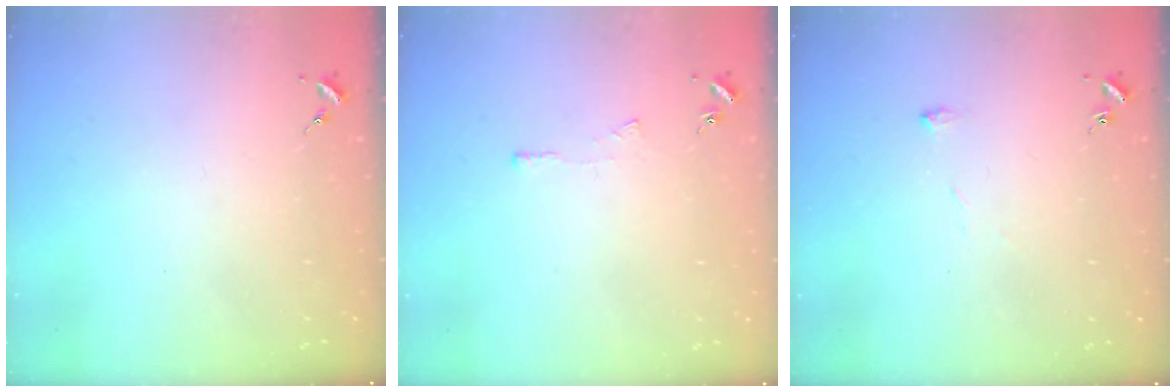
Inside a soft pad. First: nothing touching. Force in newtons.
{"total": 3.6, "press": 3.6, "slide": 0.4}
{"total": 5.8, "press": 5.8, "slide": 0.3}